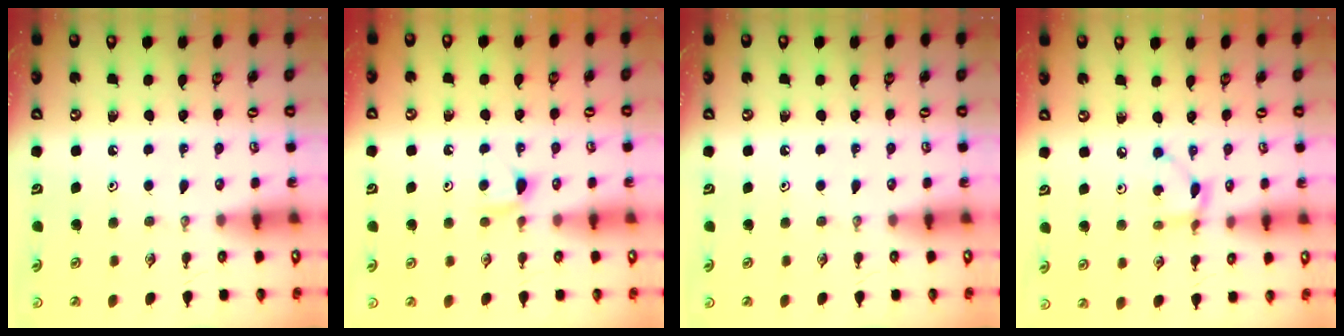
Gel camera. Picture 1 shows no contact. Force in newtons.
{"total": 5.0, "press": 5.0, "slide": 0.5}
{"total": 0.0}
{"total": 3.1, "press": 3.1, "slide": 0.2}